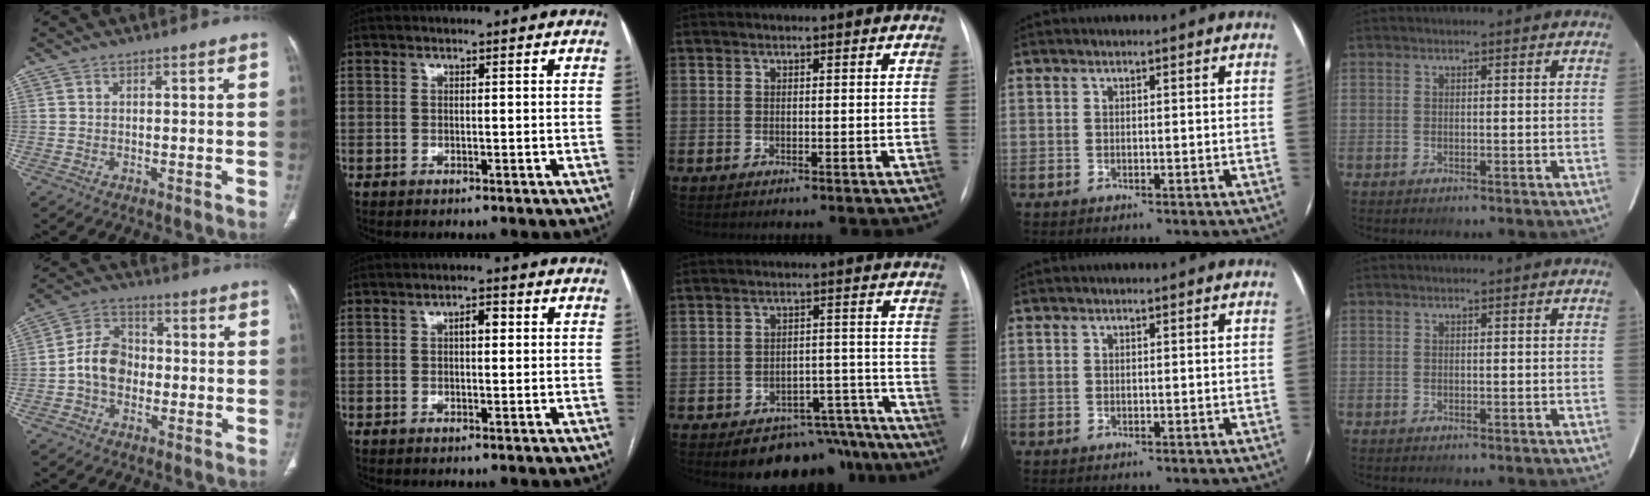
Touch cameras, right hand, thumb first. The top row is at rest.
{"thumb": {"total": 8.4, "force": [-1.4, 6.4, 5.3], "torque": [-0.080, 0.028, -0.040]}, "index": {"total": 2.3, "force": [0.4, 1.0, 2.1], "torque": [-0.033, 0.010, 0.006]}, "middle": {"total": 11.4, "force": [-9.9, 5.1, 2.0], "torque": [0.016, 0.041, -0.124]}}